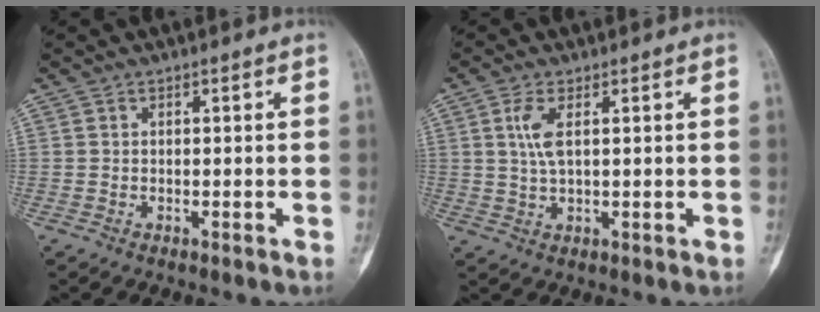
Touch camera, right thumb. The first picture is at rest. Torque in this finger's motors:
{"motor_torque": [0.13, 1.38, -0.09, 0.07, 0.16]}